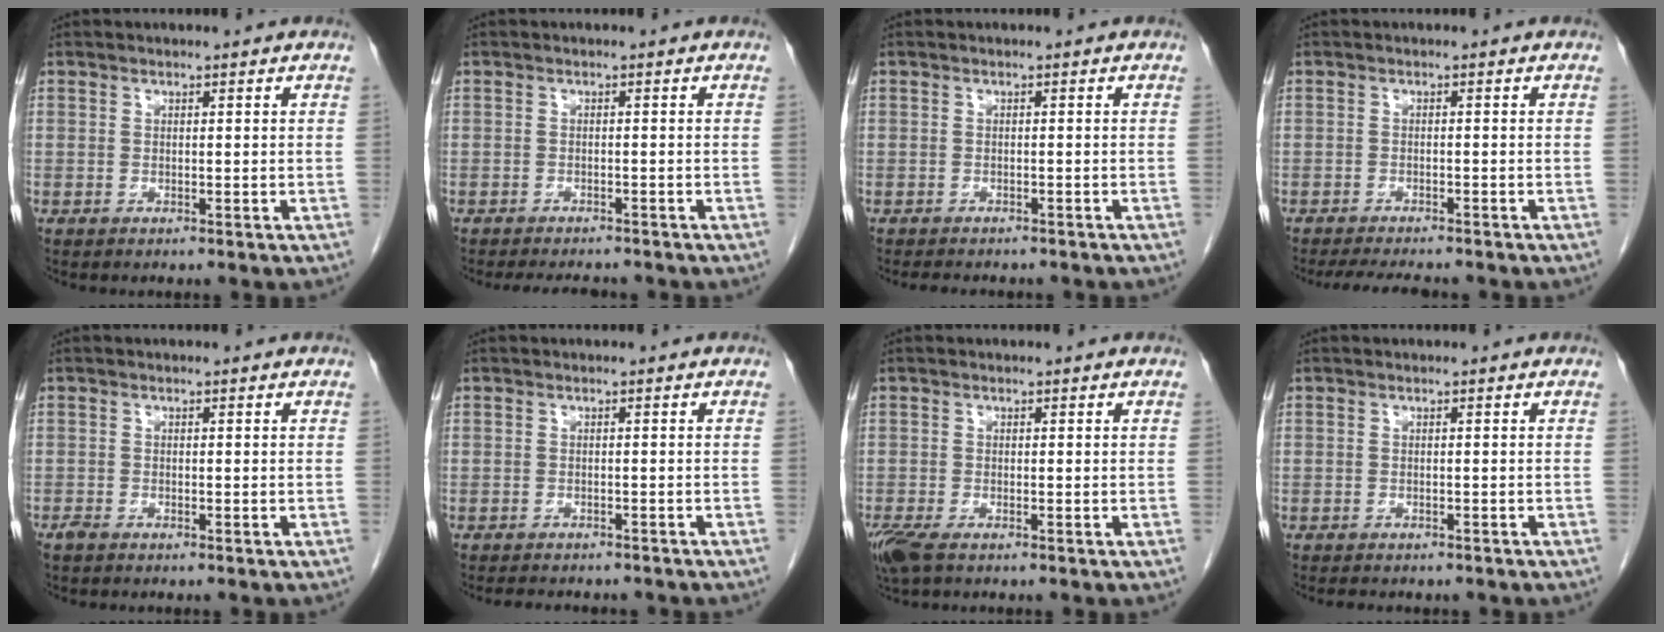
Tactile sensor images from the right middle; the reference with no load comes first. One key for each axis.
{"total": 5.4, "fx": -4.9, "fy": 1.4, "fz": 1.8, "tx": -0.019, "ty": -0.004, "tz": -0.066}
{"total": 6.4, "fx": -5.5, "fy": 1.9, "fz": 2.6, "tx": -0.036, "ty": -0.004, "tz": -0.065}
{"total": 7.0, "fx": -6.2, "fy": 1.2, "fz": 3.0, "tx": -0.041, "ty": -0.011, "tz": -0.091}
{"total": 1.0, "fx": -0.8, "fy": 0.3, "fz": 0.4, "tx": -0.017, "ty": -0.003, "tz": -0.016}
{"total": 7.0, "fx": -6.2, "fy": 2.1, "fz": 2.6, "tx": -0.036, "ty": 0.000, "tz": -0.073}
{"total": 4.1, "fx": -2.7, "fy": 1.4, "fz": 2.8, "tx": -0.066, "ty": -0.014, "tz": -0.048}
{"total": 4.1, "fx": -3.4, "fy": 1.5, "fz": 1.8, "tx": -0.028, "ty": -0.006, "tz": -0.034}